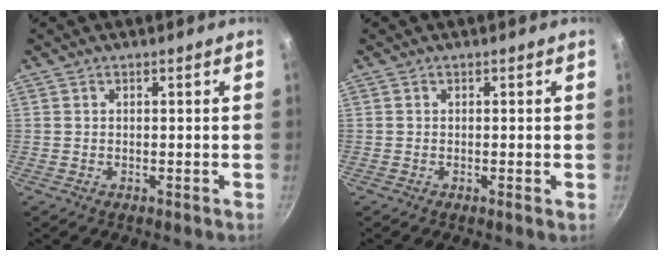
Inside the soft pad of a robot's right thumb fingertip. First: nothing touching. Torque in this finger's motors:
{"motor_torque": [-0.05, -0.08, -0.28, 0.08, 0.04]}